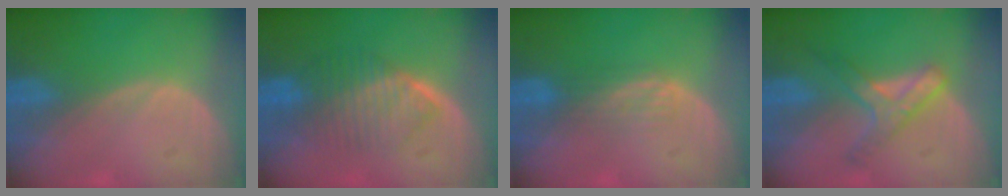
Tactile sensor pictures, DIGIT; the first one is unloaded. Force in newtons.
{"total": 6.4, "press": 6.3, "slide": 1.0}
{"total": 2.6, "press": 2.6, "slide": 0.4}
{"total": 5.5, "press": 5.4, "slide": 1.4}